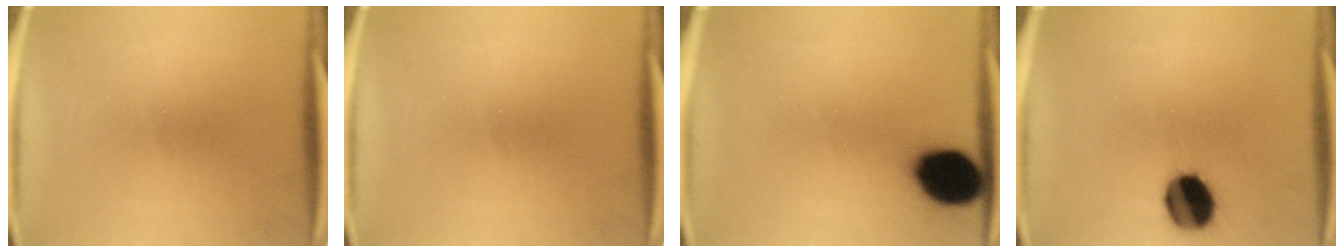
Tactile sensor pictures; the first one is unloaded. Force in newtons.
{"total": 0.0}
{"total": 14.6}
{"total": 11.5}